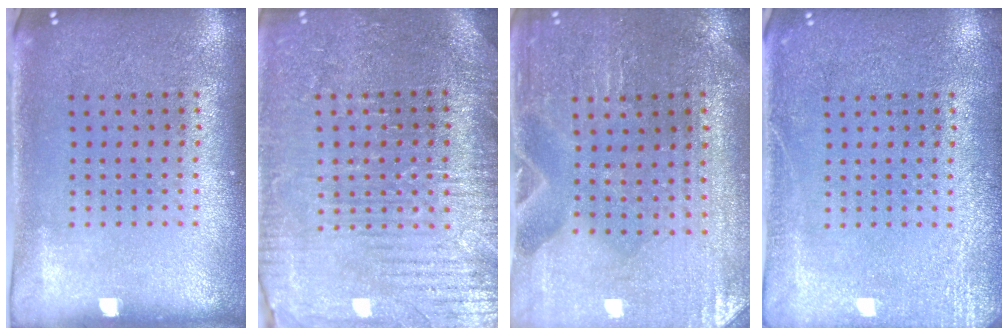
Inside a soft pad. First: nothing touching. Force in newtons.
{"total": 3.9, "press": 3.7, "slide": 1.2}
{"total": 0.8, "press": 0.8, "slide": 0.2}
{"total": 2.8, "press": 2.7, "slide": 0.4}